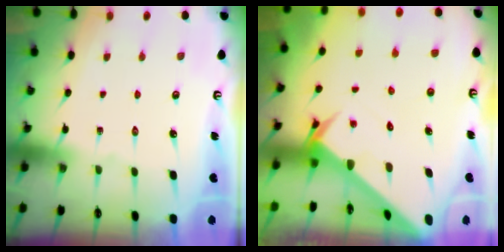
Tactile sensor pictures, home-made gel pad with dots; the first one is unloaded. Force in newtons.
{"total": 2.7, "press": 2.7, "slide": 0.2}